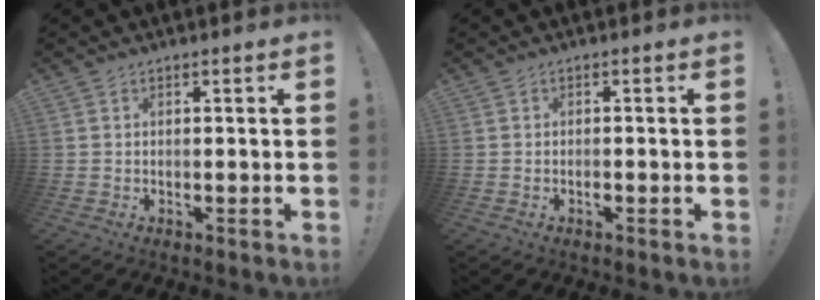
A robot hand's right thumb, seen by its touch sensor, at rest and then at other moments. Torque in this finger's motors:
{"motor_torque": [0.14, 0.01, -0.15, -0.18, 0.03]}